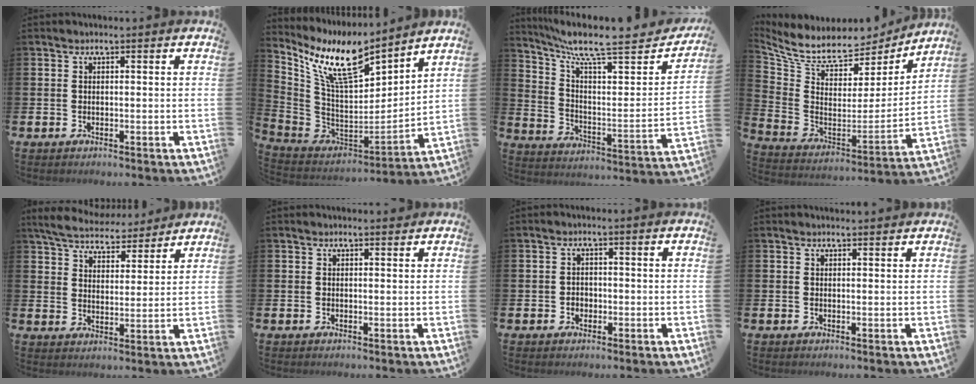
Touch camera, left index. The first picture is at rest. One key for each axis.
{"total": 10.7, "fx": 8.1, "fy": 3.1, "fz": 6.2, "tx": -0.144, "ty": -0.047, "tz": 0.142}
{"total": 8.5, "fx": 6.9, "fy": 2.0, "fz": 4.5, "tx": -0.097, "ty": -0.065, "tz": 0.102}
{"total": 8.1, "fx": 7.0, "fy": 3.4, "fz": 2.2, "tx": -0.085, "ty": -0.055, "tz": 0.120}
{"total": 6.4, "fx": 6.0, "fy": 1.6, "fz": 1.3, "tx": -0.052, "ty": -0.033, "tz": 0.107}
{"total": 0.8, "fx": 0.8, "fy": 0.1, "fz": 0.1, "tx": 0.011, "ty": -0.003, "tz": 0.011}
{"total": 1.5, "fx": -0.4, "fy": 1.4, "fz": 0.5, "tx": 0.004, "ty": 0.001, "tz": -0.013}
{"total": 0.9, "fx": 0.9, "fy": 0.0, "fz": 0.2, "tx": 0.007, "ty": -0.005, "tz": 0.014}